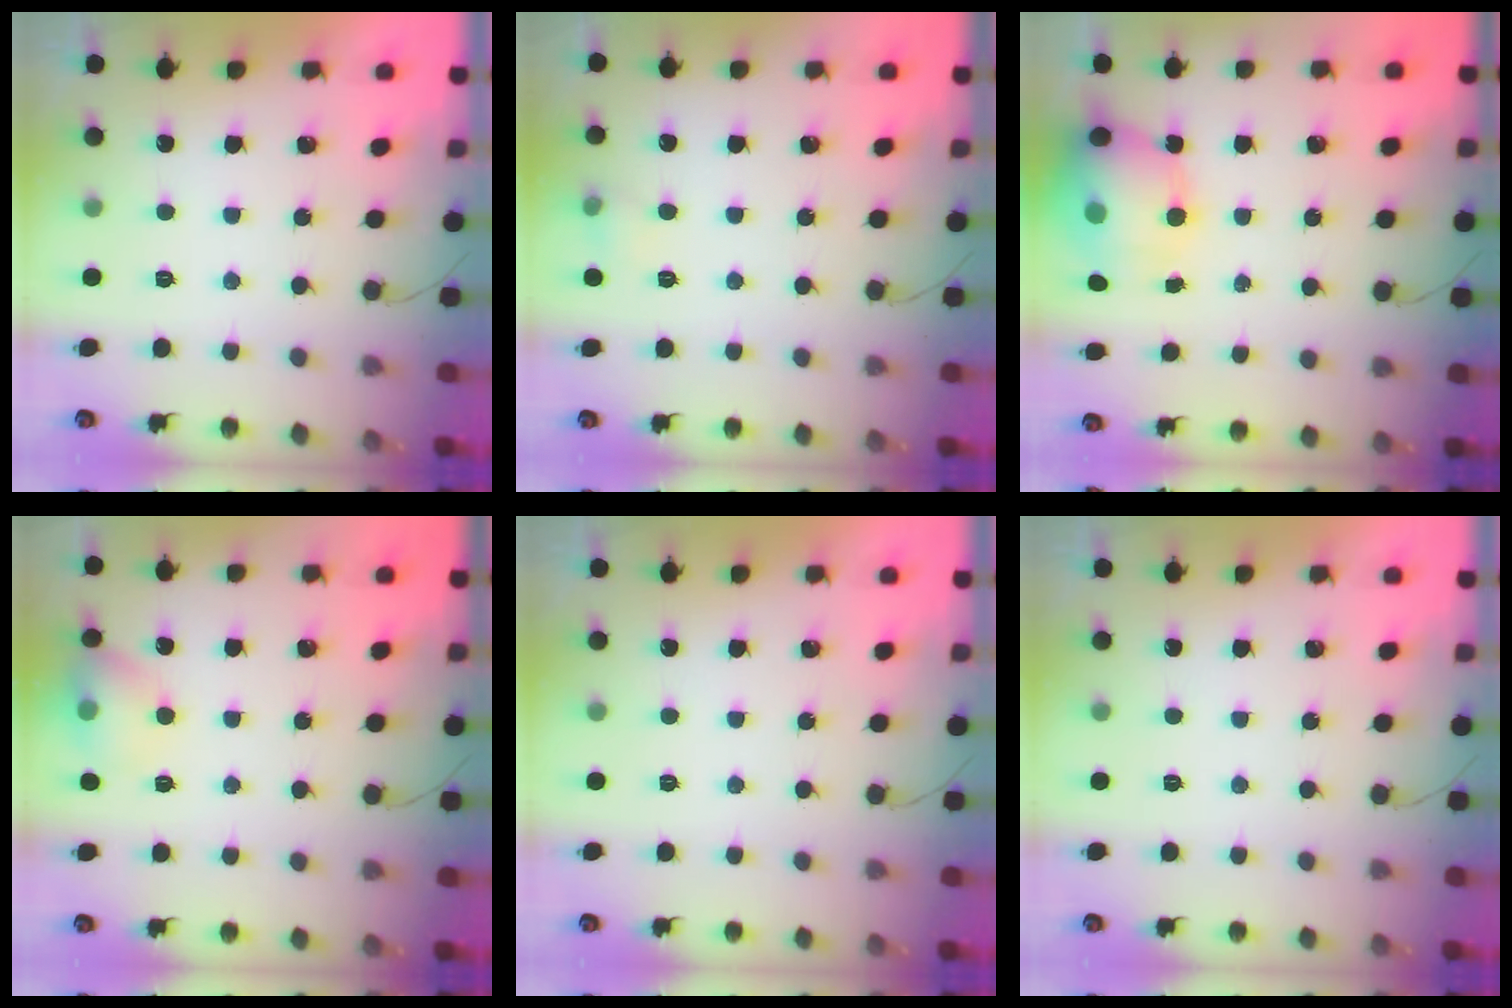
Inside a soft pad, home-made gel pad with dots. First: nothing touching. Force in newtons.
{"total": 4.8, "press": 4.5, "slide": 1.6}
{"total": 14.6, "press": 14.0, "slide": 3.9}
{"total": 8.7, "press": 8.5, "slide": 1.4}
{"total": 0.0}
{"total": 0.0}